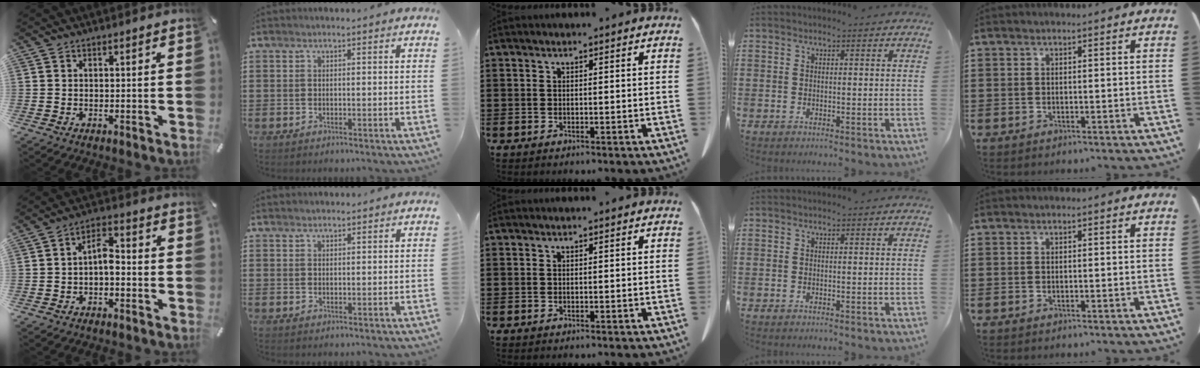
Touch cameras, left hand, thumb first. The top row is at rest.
{"thumb": {"total": 5.7, "force": [-1.7, 3.1, 4.5], "torque": [-0.077, 0.023, -0.030]}, "index": {"total": 0.9, "force": [0.9, 0.2, 0.0], "torque": [-0.002, 0.000, 0.018]}}